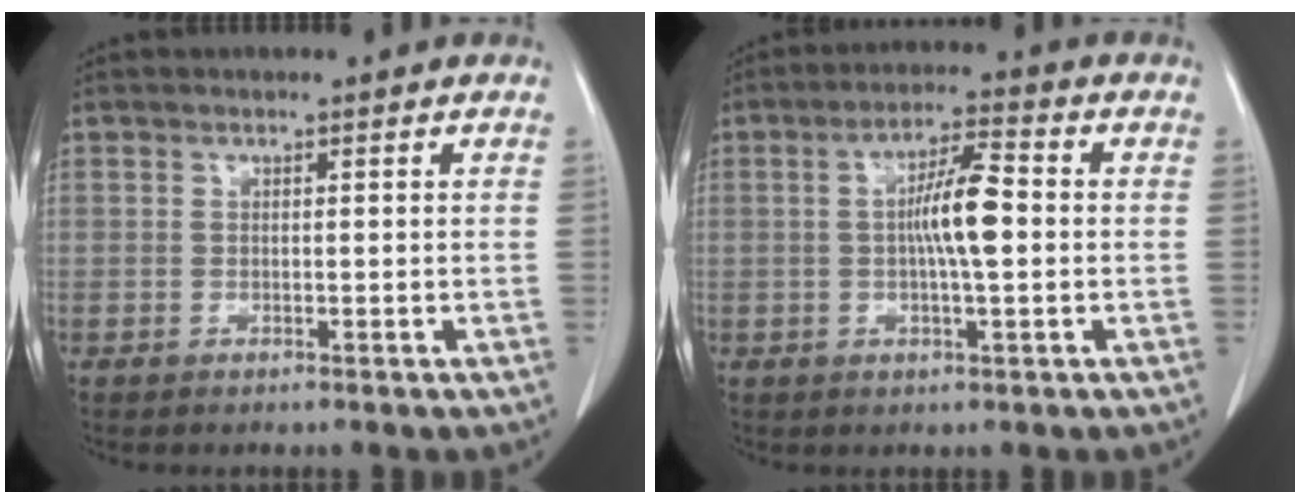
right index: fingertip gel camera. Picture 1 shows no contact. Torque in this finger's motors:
{"motor_torque": [0.94, 0.07, 0.42, 0.09]}